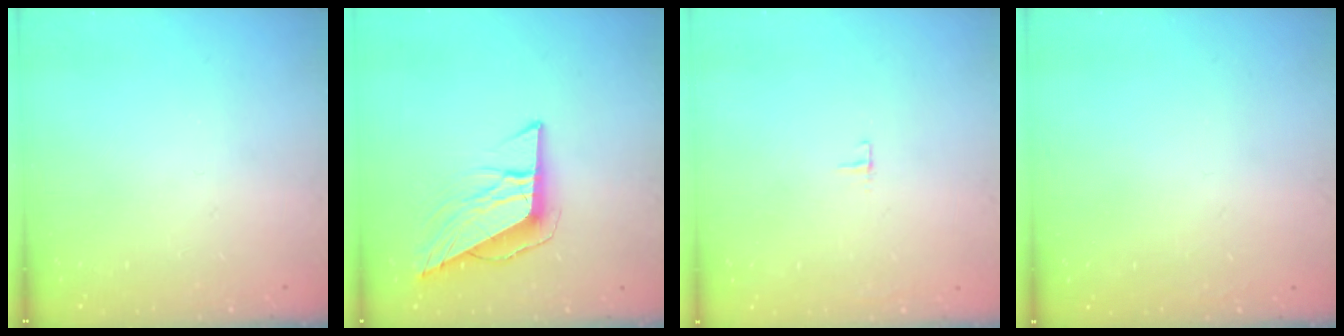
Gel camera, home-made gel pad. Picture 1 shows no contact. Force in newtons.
{"total": 9.3, "press": 9.2, "slide": 1.6}
{"total": 3.1, "press": 3.1, "slide": 0.2}
{"total": 1.5, "press": 1.5, "slide": 0.1}